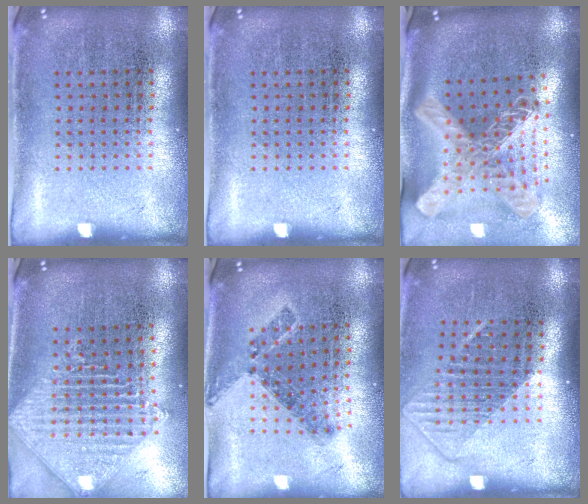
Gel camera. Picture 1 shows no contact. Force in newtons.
{"total": 0.0}
{"total": 3.0, "press": 2.1, "slide": 2.1}
{"total": 2.0, "press": 1.6, "slide": 1.2}
{"total": 0.7, "press": 0.7, "slide": 0.3}
{"total": 1.3, "press": 1.1, "slide": 0.8}